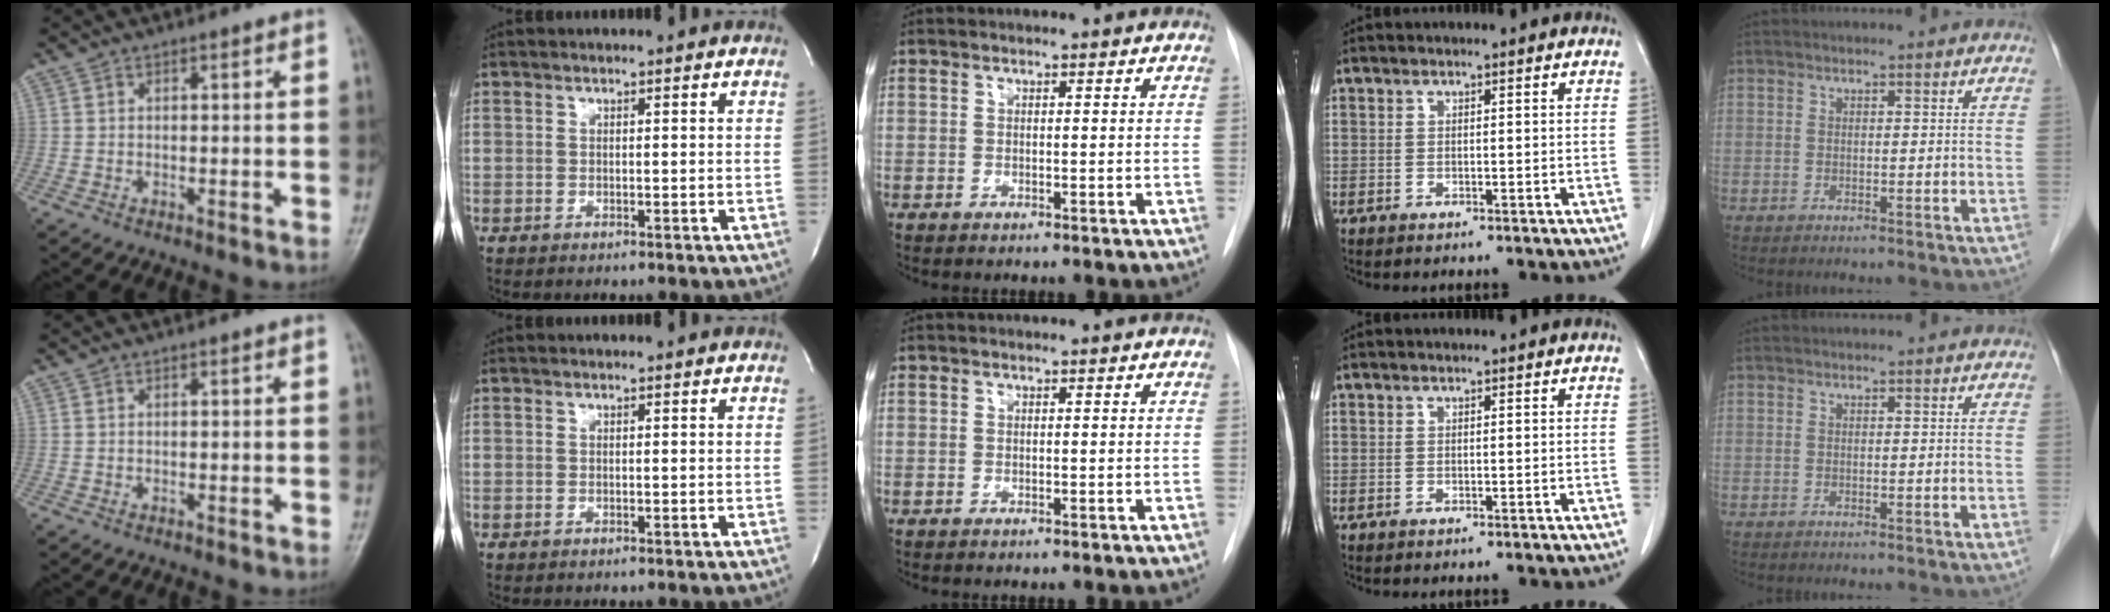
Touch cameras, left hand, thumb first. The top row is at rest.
{}